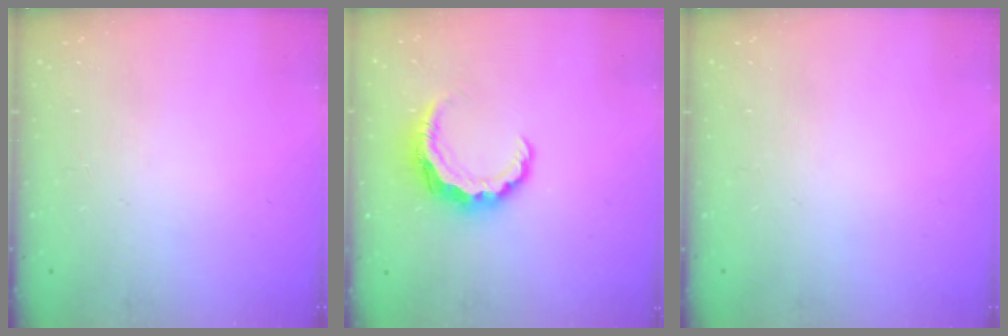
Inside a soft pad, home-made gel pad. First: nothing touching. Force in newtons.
{"total": 8.0, "press": 8.0, "slide": 0.9}
{"total": 0.0}